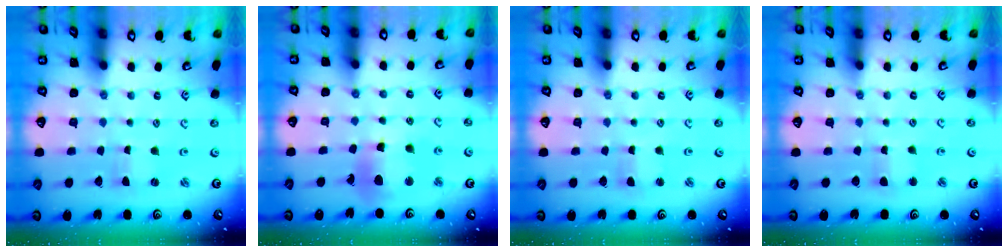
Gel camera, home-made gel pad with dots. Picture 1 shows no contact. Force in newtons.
{"total": 11.1, "press": 11.1, "slide": 0.6}
{"total": 1.3, "press": 1.3, "slide": 0.3}
{"total": 3.6, "press": 3.6, "slide": 0.4}